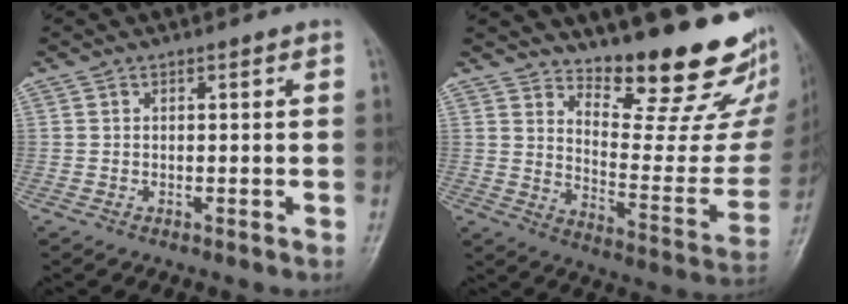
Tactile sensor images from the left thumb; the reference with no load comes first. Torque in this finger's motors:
{"motor_torque": [1.03, -0.08, 1.41, -1.36, 0.16]}